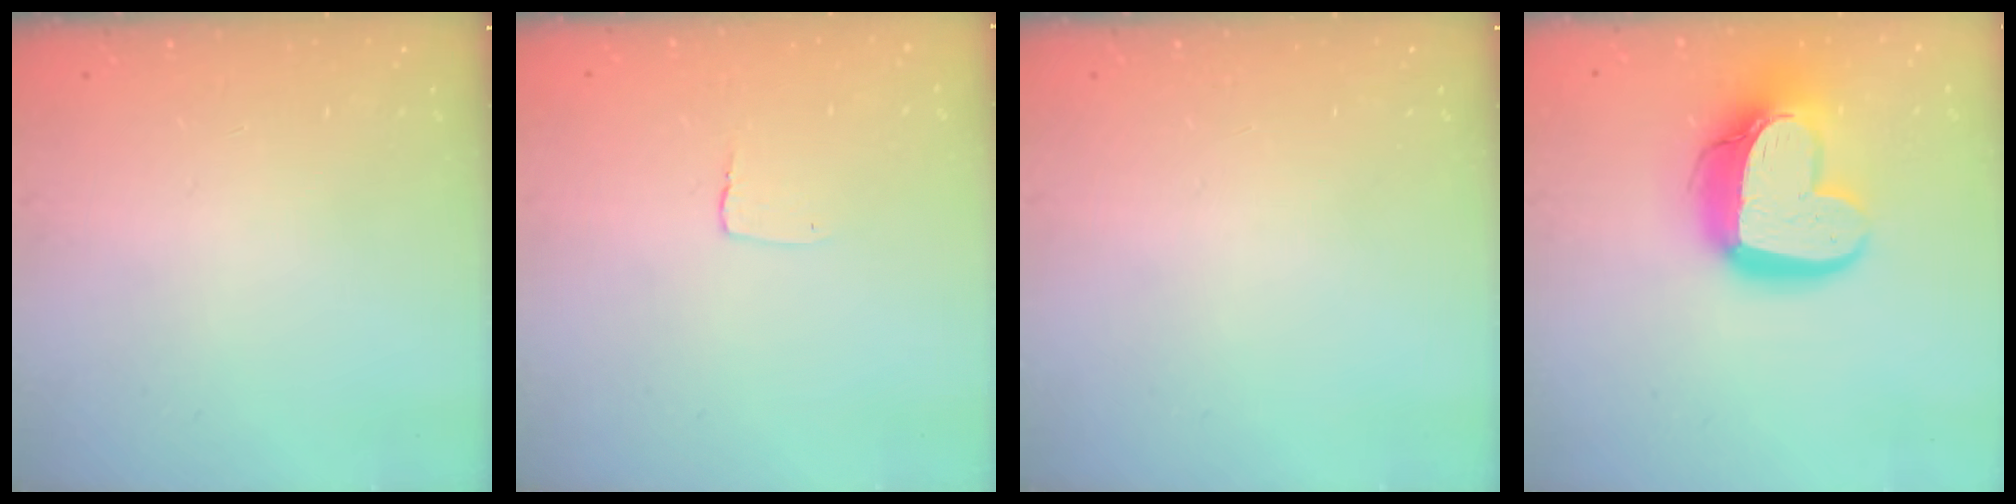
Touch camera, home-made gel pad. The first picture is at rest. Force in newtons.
{"total": 2.7, "press": 2.7, "slide": 0.2}
{"total": 0.0}
{"total": 18.9, "press": 18.8, "slide": 1.6}